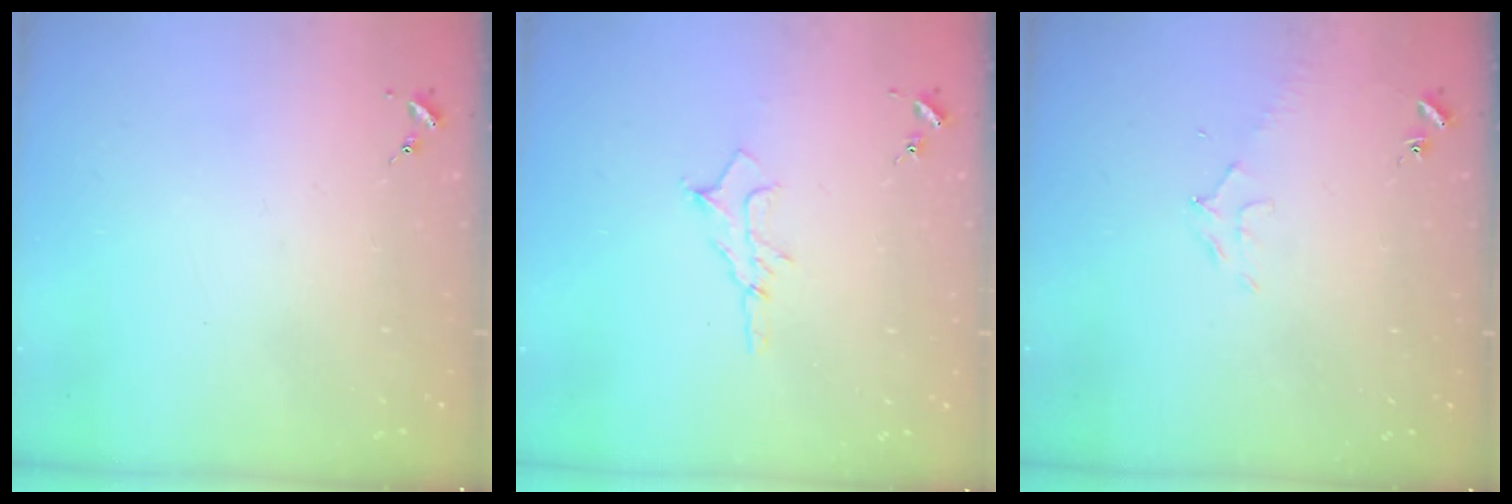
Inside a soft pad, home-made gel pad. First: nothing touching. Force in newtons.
{"total": 6.2, "press": 6.1, "slide": 0.8}
{"total": 6.6, "press": 6.6, "slide": 0.8}